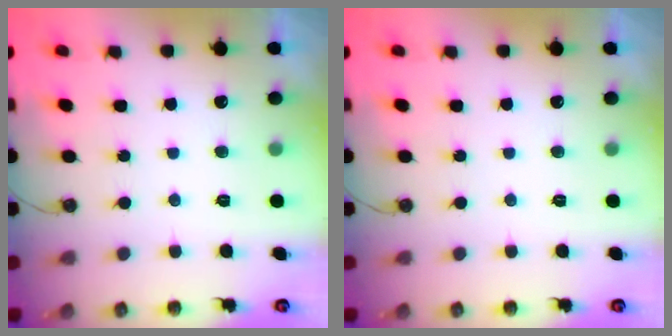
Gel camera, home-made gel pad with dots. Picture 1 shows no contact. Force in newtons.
{"total": 0.0}